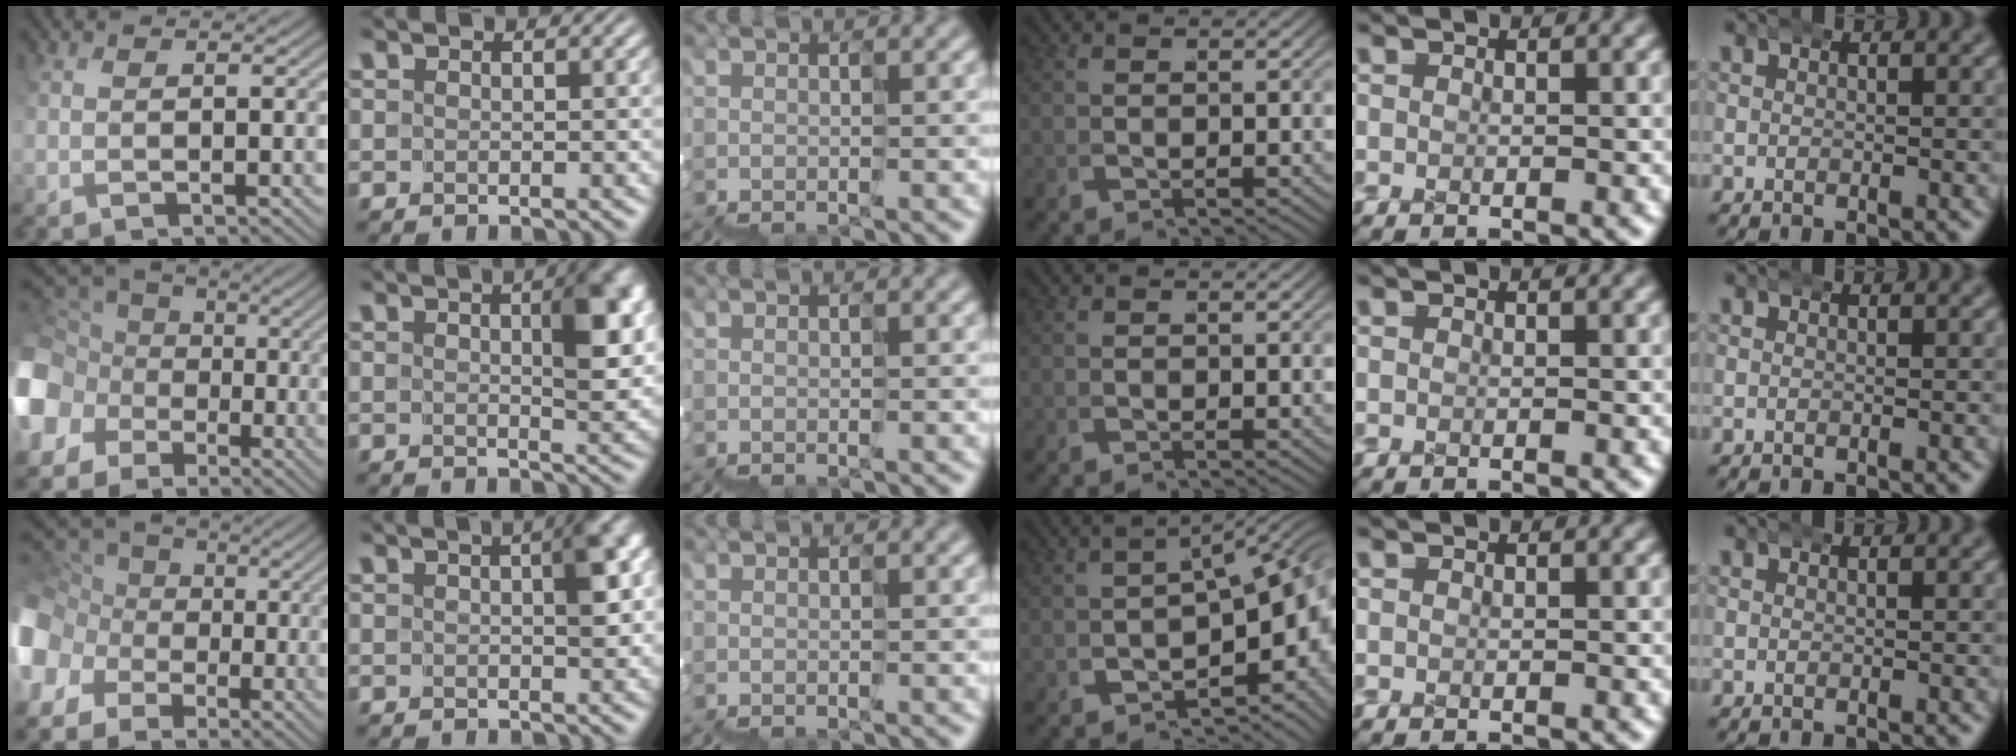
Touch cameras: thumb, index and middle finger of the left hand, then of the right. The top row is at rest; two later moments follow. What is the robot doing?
{"motion": "wrap", "object": "ethernet cable"}